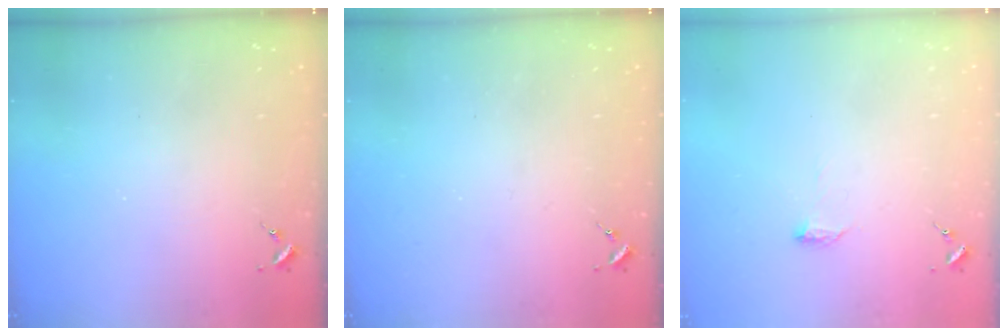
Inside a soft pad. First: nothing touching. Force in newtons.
{"total": 0.0}
{"total": 5.5, "press": 5.5, "slide": 0.7}